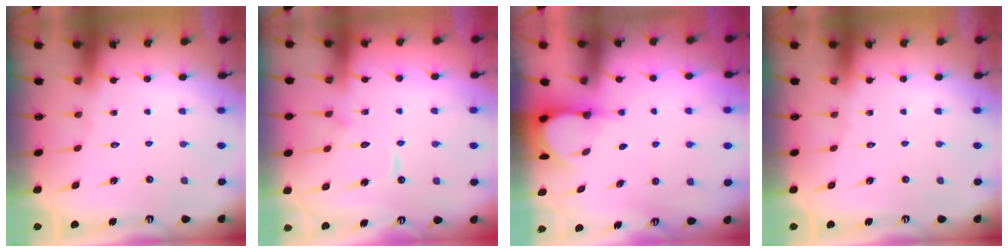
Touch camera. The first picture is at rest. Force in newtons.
{"total": 9.9, "press": 9.9, "slide": 1.0}
{"total": 4.0, "press": 4.0, "slide": 0.3}
{"total": 0.0}